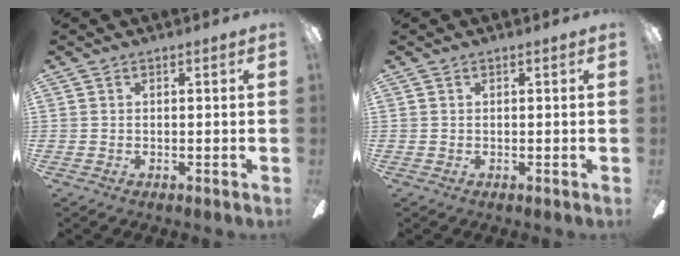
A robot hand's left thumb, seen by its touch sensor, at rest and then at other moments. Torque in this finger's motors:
{"motor_torque": [-0.08, -0.02, -0.10, 0.02, 0.00]}